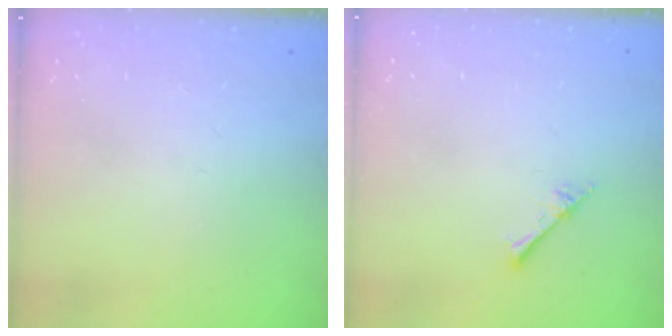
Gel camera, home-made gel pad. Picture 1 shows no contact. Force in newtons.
{"total": 2.4, "press": 2.4, "slide": 0.3}